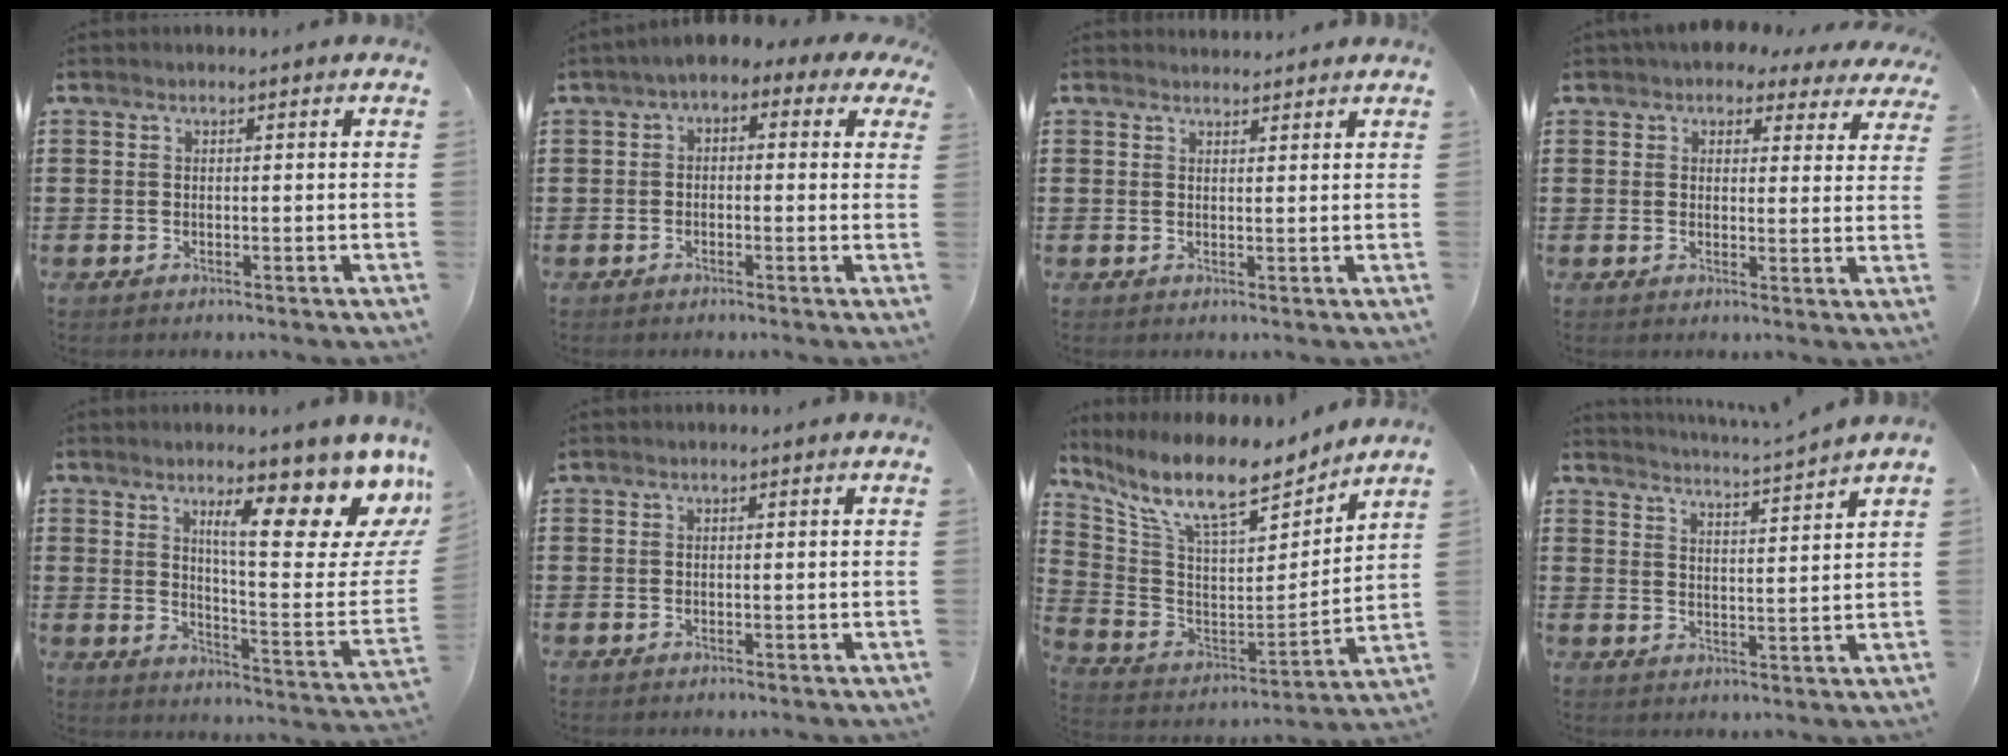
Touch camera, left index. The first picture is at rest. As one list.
[{"total": 2.2, "force": [-1.5, 0.9, 1.3], "torque": [-0.025, 0.006, -0.035]}, {"total": 1.5, "force": [1.5, 0.2, 0.0], "torque": [-0.004, 0.002, 0.030]}, {"total": 3.9, "force": [3.2, 1.8, 1.3], "torque": [-0.033, -0.005, 0.055]}, {"total": 14.8, "force": [9.0, 3.3, 11.2], "torque": [-0.171, -0.065, 0.140]}, {"total": 0.0}, {"total": 12.4, "force": [9.7, 2.7, 7.2], "torque": [-0.172, -0.062, 0.165]}, {"total": 3.4, "force": [3.2, -1.1, 0.7], "torque": [-0.027, -0.025, 0.050]}]